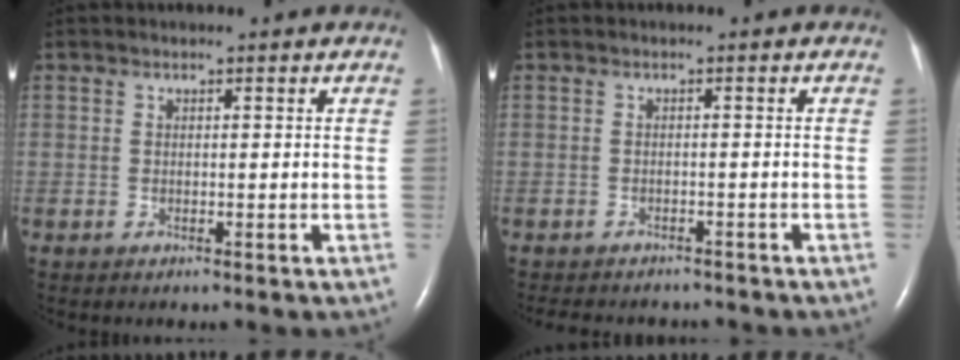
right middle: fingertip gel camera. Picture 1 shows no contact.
{"total": 8.6, "force": [-7.7, 2.6, 2.7], "torque": [-0.044, -0.002, -0.094]}